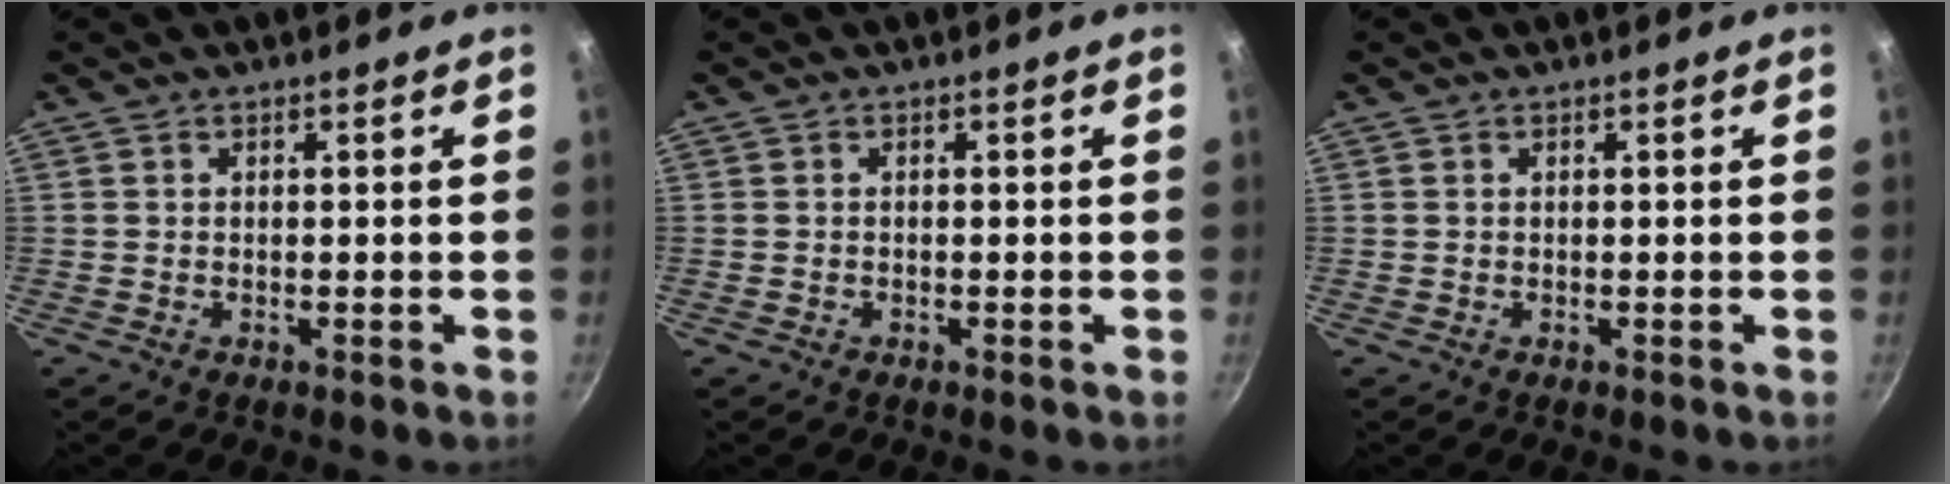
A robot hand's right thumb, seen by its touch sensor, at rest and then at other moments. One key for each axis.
{"total": 0.0}
{"total": 0.0}